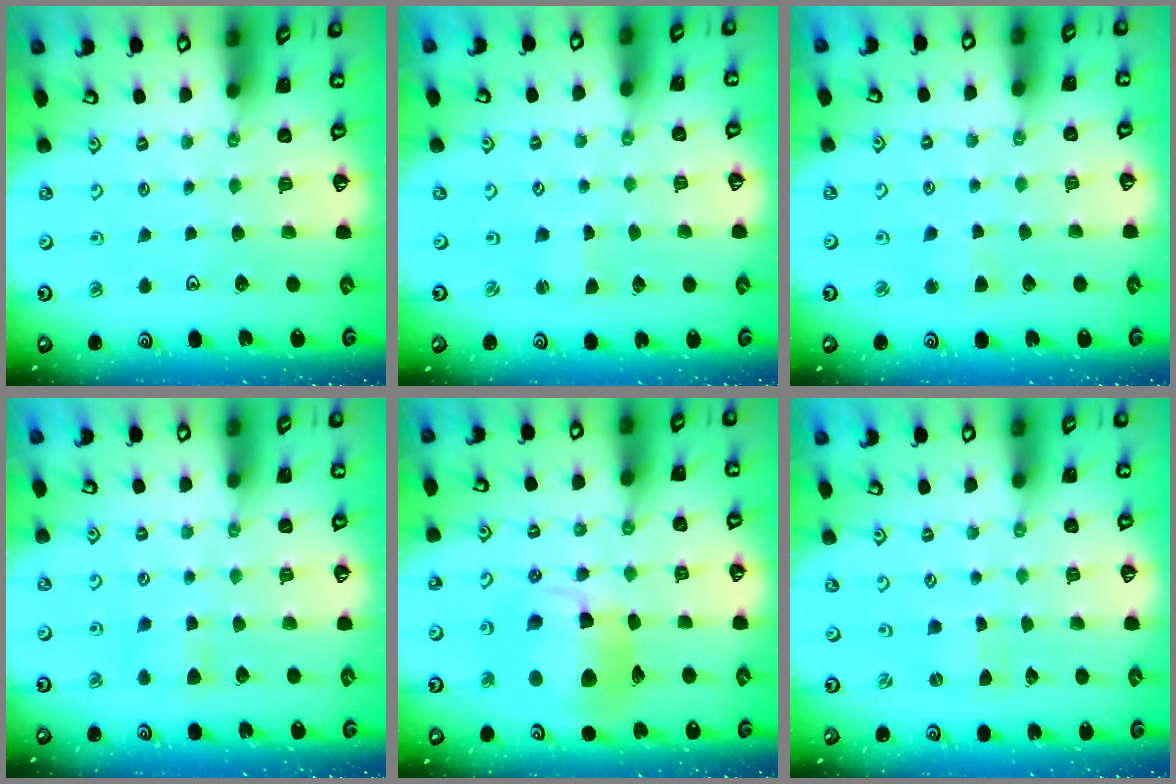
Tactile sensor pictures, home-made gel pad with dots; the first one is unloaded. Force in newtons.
{"total": 0.6, "press": 0.6, "slide": 0.0}
{"total": 2.4, "press": 2.4, "slide": 0.5}
{"total": 5.0, "press": 4.9, "slide": 0.5}
{"total": 17.6, "press": 17.5, "slide": 2.3}
{"total": 0.0}